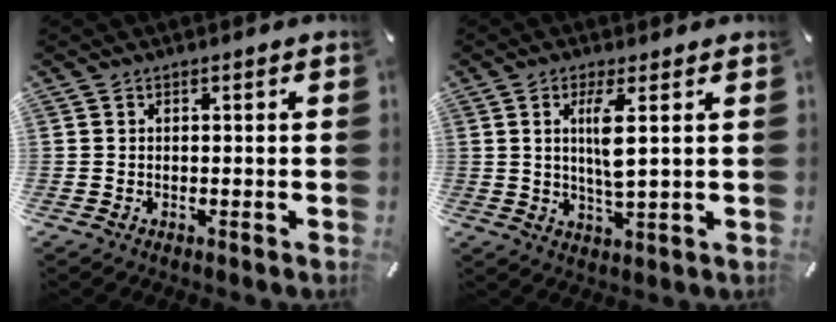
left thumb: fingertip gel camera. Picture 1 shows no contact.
{"total": 6.7, "force": [1.6, 1.4, 6.4], "torque": [-0.134, -0.011, 0.018]}